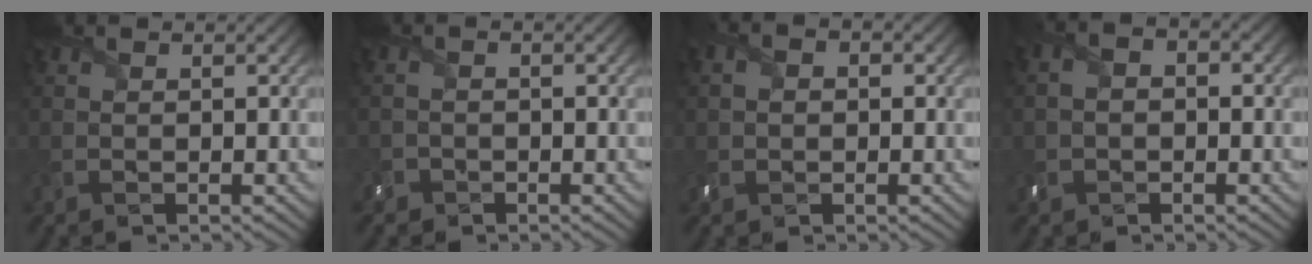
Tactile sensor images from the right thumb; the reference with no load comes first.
{"total": 2.3, "force": [-1.6, 1.6, 0.1], "torque": [-0.002, 0.000, -0.037]}
{"total": 2.7, "force": [-0.1, 2.2, 1.6], "torque": [-0.037, 0.004, -0.004]}
{"total": 3.4, "force": [-0.6, 2.5, 2.3], "torque": [-0.048, 0.008, -0.014]}